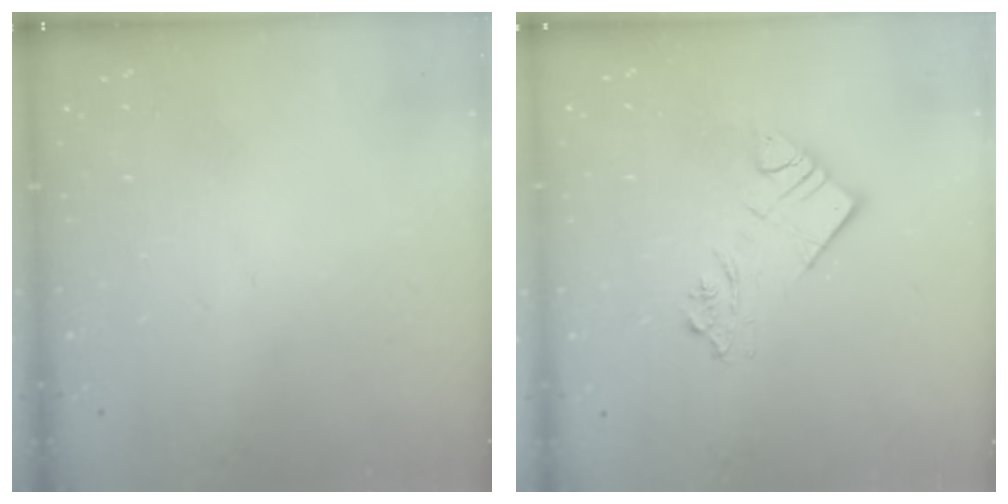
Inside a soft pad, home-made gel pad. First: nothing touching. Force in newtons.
{"total": 9.8, "press": 9.7, "slide": 0.9}